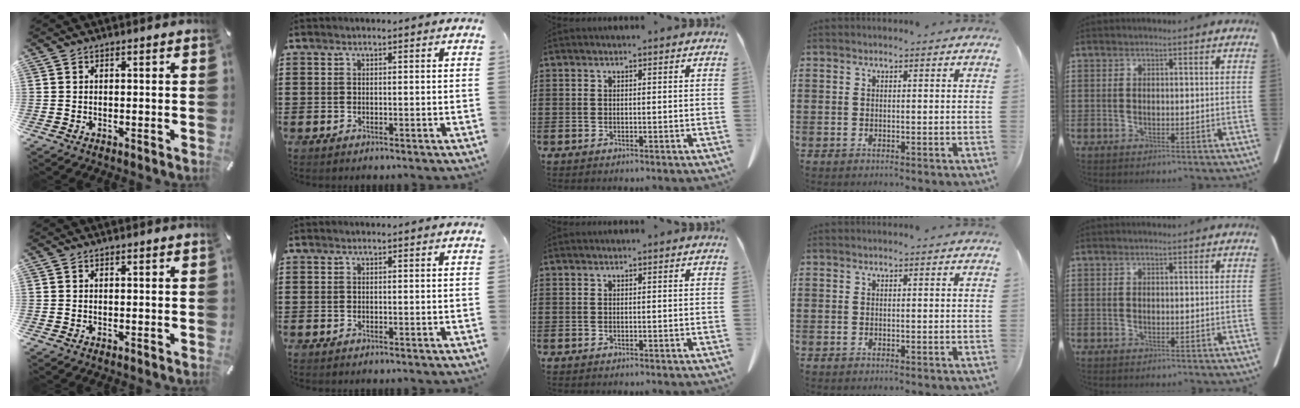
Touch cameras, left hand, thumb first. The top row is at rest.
{}